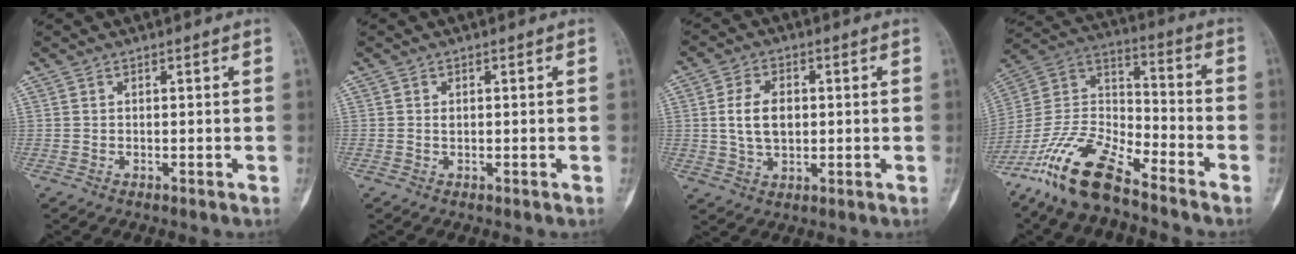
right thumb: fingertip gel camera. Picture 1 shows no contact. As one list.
[{"total": 0.6, "force": [0.2, 0.4, 0.4], "torque": [-0.002, 0.001, 0.004]}, {"total": 7.5, "force": [0.7, 4.8, 5.7], "torque": [-0.095, 0.002, 0.015]}, {"total": 16.6, "force": [-12.4, 5.2, 9.7], "torque": [-0.184, 0.069, -0.239]}]